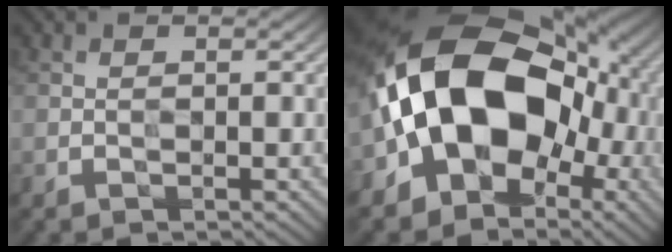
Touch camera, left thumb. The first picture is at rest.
{"total": 17.8, "force": [-1.8, 13.0, 12.0], "torque": [-0.221, 0.008, -0.042]}